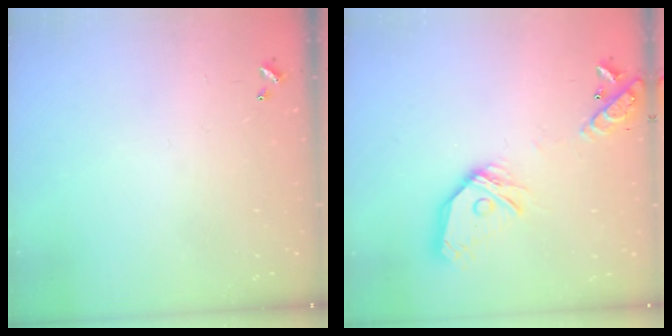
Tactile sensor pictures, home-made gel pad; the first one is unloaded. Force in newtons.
{"total": 18.6, "press": 18.4, "slide": 2.5}